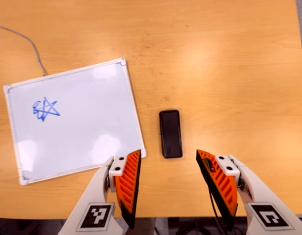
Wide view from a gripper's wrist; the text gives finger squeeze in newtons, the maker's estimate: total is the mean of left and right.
{"total": 0.0}